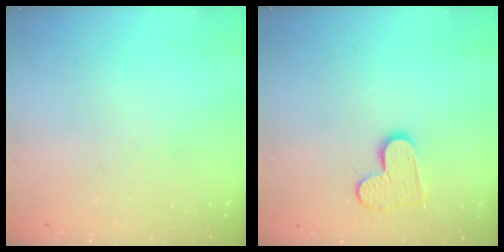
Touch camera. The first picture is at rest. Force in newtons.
{"total": 9.9, "press": 9.8, "slide": 0.7}